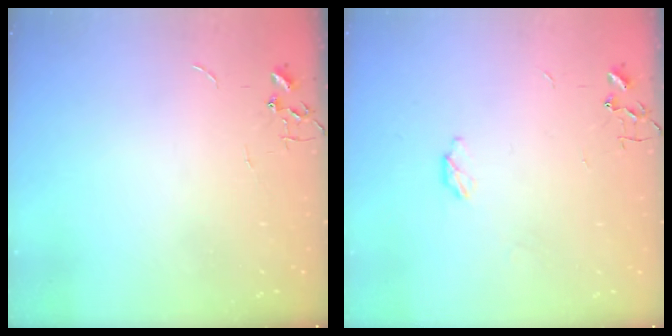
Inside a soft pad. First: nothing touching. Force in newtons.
{"total": 3.4, "press": 3.4, "slide": 0.5}